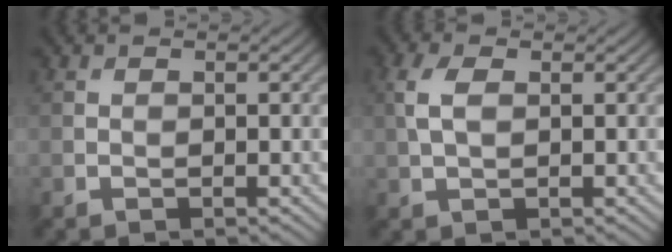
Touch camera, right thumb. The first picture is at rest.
{"total": 3.2, "force": [0.6, 1.7, 2.6], "torque": [-0.071, 0.004, 0.011]}